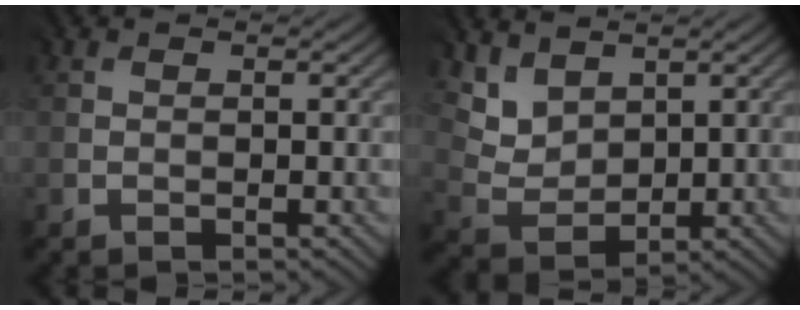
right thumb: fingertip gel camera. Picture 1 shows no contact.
{"total": 5.0, "force": [3.8, 2.8, 1.5], "torque": [-0.050, -0.014, 0.087]}